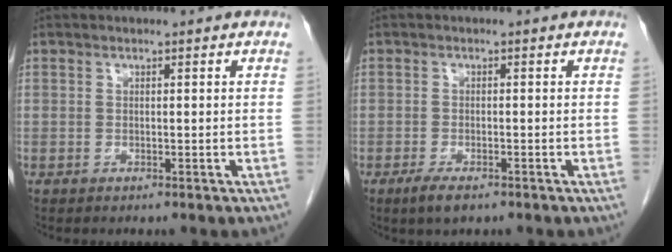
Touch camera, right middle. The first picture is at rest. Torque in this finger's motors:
{"motor_torque": [0.34, -0.09, -0.01, -0.02]}